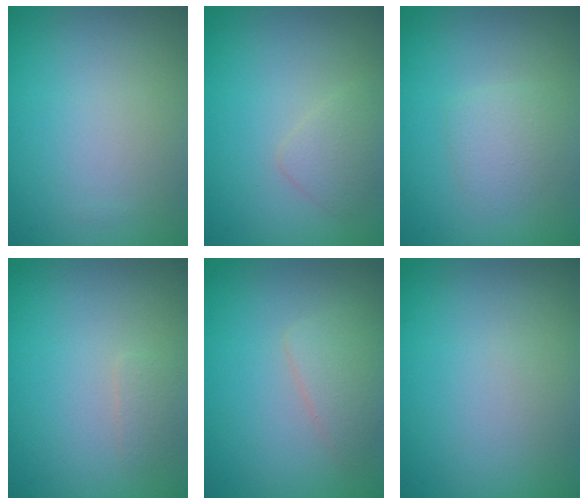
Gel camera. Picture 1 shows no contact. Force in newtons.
{"total": 1.5, "press": 1.5, "slide": 0.1}
{"total": 1.6, "press": 1.6, "slide": 0.1}
{"total": 0.8, "press": 0.8, "slide": 0.0}
{"total": 2.2, "press": 2.2, "slide": 0.0}
{"total": 0.0}